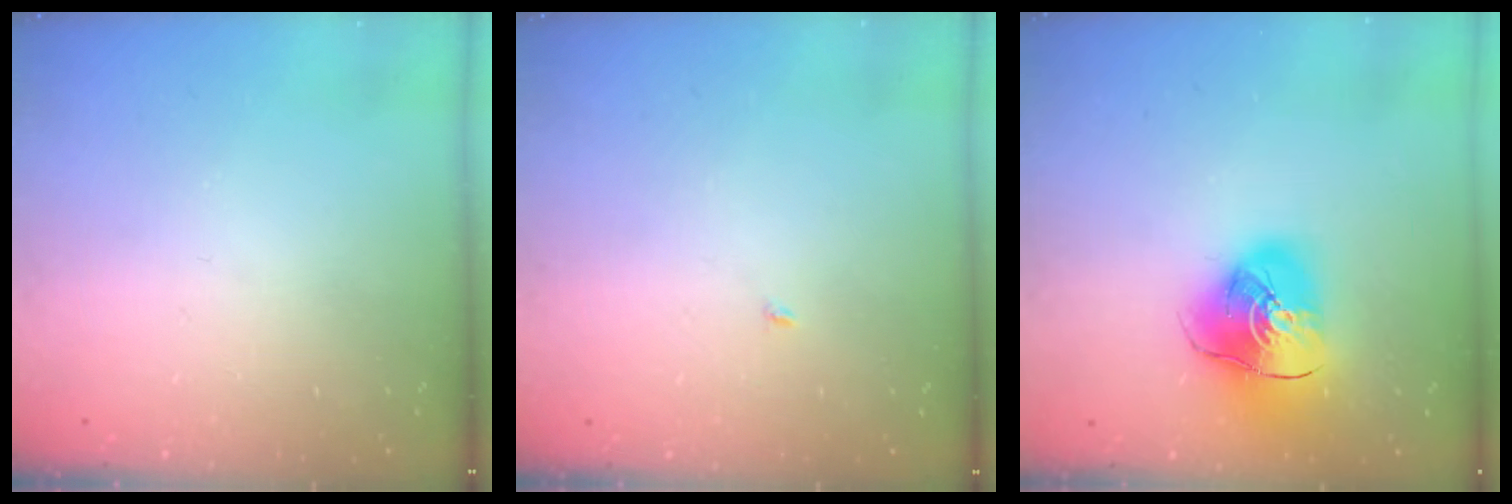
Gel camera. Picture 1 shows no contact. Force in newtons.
{"total": 1.9, "press": 1.9, "slide": 0.2}
{"total": 13.5, "press": 13.4, "slide": 1.9}